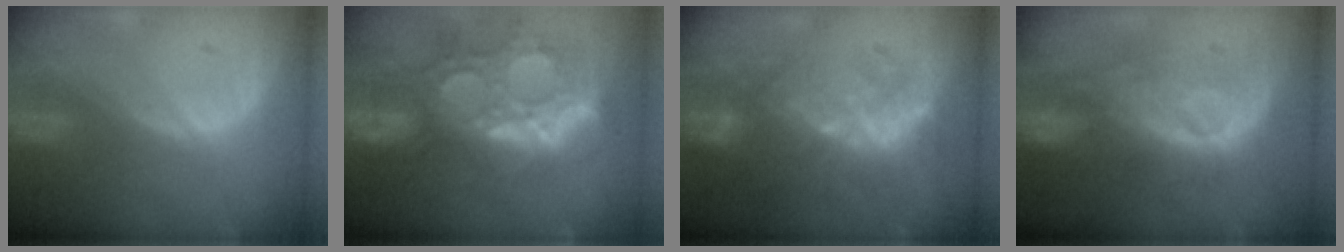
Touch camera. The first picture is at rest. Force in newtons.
{"total": 14.7, "press": 12.2, "slide": 8.1}
{"total": 9.0, "press": 8.5, "slide": 3.1}
{"total": 8.9, "press": 8.9, "slide": 0.6}